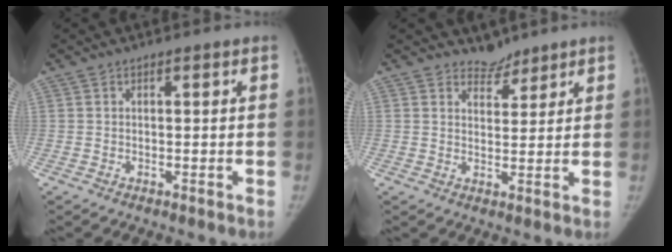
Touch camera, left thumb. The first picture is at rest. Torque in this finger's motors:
{"motor_torque": [0.28, -0.10, 0.33, -0.18, -0.03]}